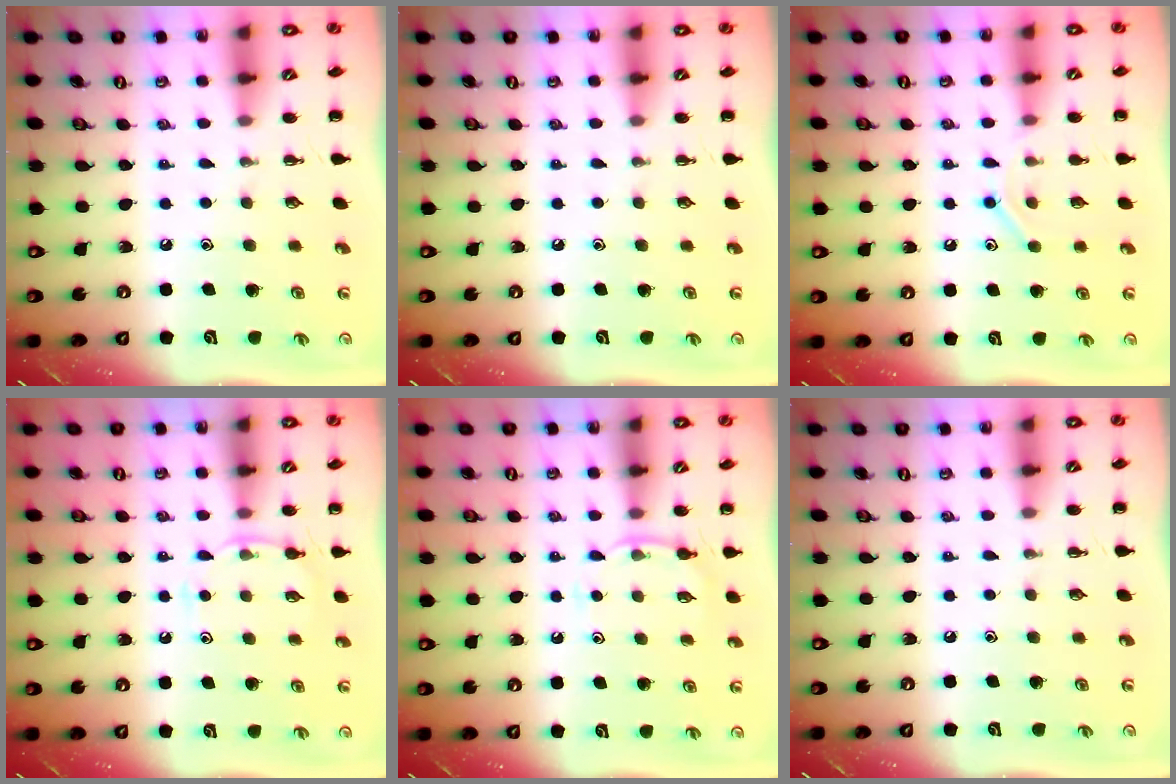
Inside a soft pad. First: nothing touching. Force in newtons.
{"total": 0.0}
{"total": 7.8, "press": 7.8, "slide": 1.1}
{"total": 7.0, "press": 6.7, "slide": 1.8}
{"total": 5.7, "press": 5.4, "slide": 1.6}
{"total": 0.0}